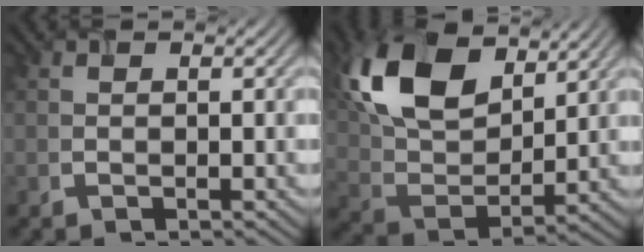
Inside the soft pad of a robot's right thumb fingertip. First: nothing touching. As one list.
[{"total": 15.0, "force": [7.3, 8.2, 10.1], "torque": [-0.234, 0.026, 0.136]}]